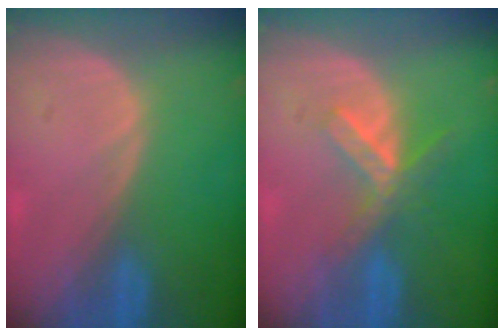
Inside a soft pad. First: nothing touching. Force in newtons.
{"total": 5.2, "press": 5.1, "slide": 1.0}